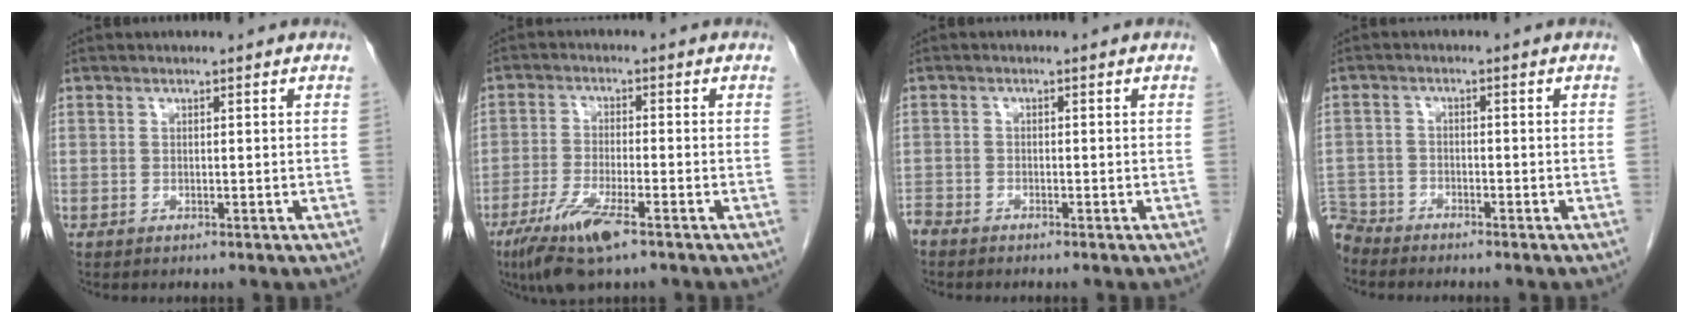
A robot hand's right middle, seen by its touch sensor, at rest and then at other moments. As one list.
[{"total": 8.4, "force": [-5.1, 1.1, 6.5], "torque": [-0.133, -0.020, -0.091]}, {"total": 1.9, "force": [-1.8, 0.5, 0.2], "torque": [-0.006, -0.004, -0.034]}, {"total": 4.8, "force": [-4.6, 1.3, -0.4], "torque": [0.012, -0.008, -0.091]}]